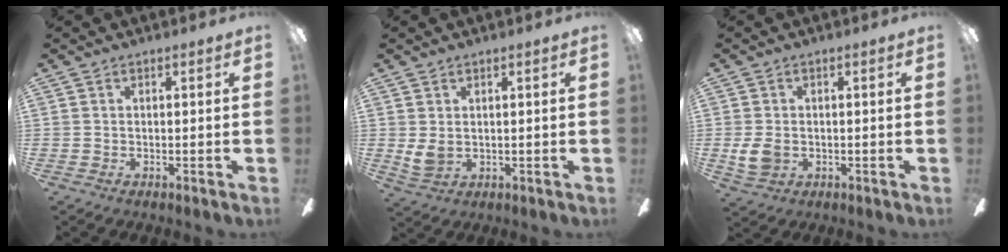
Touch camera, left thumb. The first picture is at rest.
{"total": 3.8, "force": [1.4, 2.4, 2.6], "torque": [-0.056, -0.006, 0.023]}
{"total": 5.0, "force": [-0.4, 3.8, 3.2], "torque": [-0.068, 0.000, -0.010]}